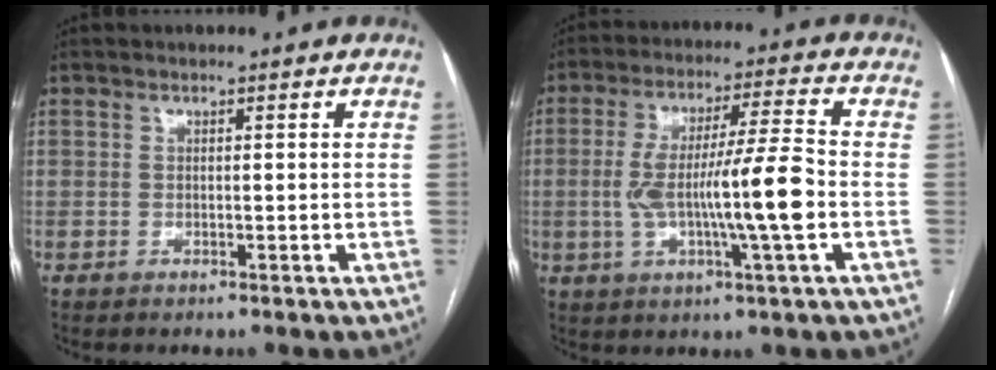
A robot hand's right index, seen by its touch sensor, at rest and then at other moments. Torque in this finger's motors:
{"motor_torque": [1.65, -0.13, 0.86, 0.21]}